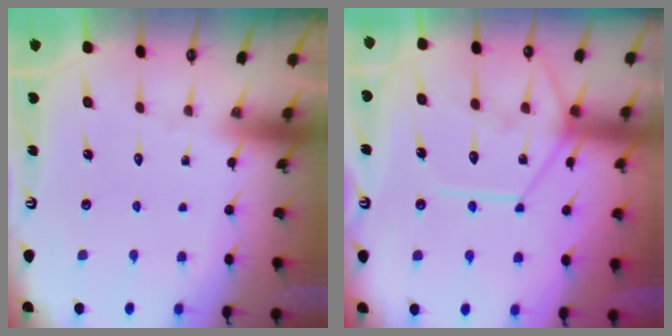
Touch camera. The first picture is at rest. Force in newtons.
{"total": 13.4, "press": 13.3, "slide": 1.4}